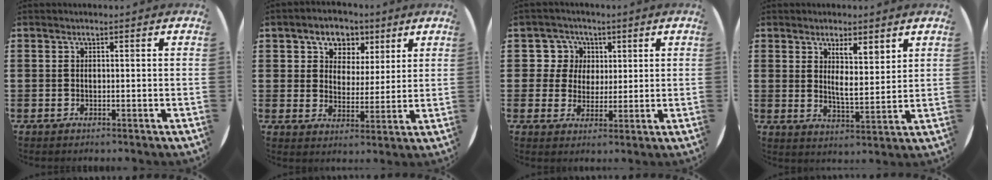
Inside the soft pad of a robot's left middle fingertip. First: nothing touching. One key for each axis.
{"total": 5.1, "fx": 3.1, "fy": 4.0, "fz": 0.6, "tx": -0.032, "ty": 0.003, "tz": 0.050}
{"total": 4.9, "fx": 1.9, "fy": 4.5, "fz": 0.3, "tx": -0.024, "ty": 0.014, "tz": 0.031}
{"total": 4.7, "fx": 3.1, "fy": 1.3, "fz": 3.2, "tx": -0.060, "ty": -0.009, "tz": 0.052}